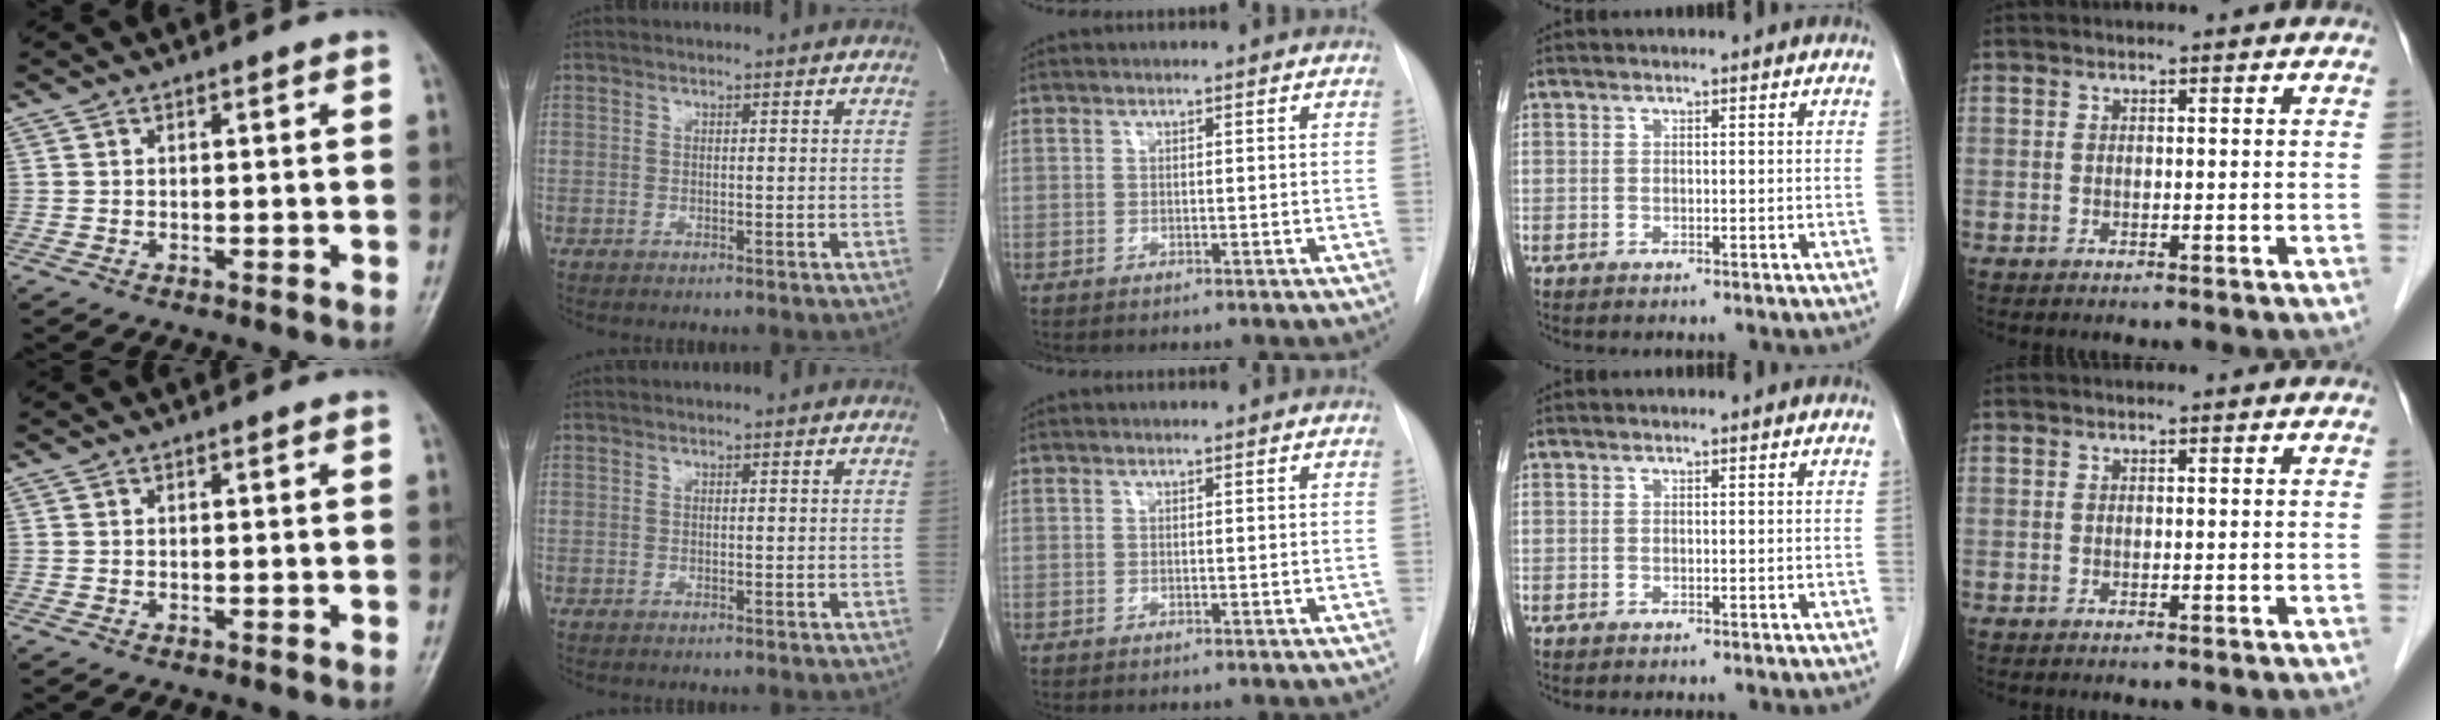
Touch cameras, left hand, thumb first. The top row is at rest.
{}